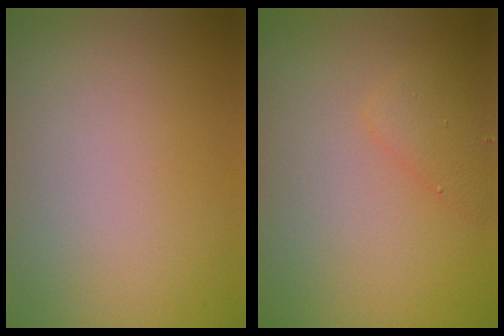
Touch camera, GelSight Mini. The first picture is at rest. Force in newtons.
{"total": 1.9, "press": 1.9, "slide": 0.0}